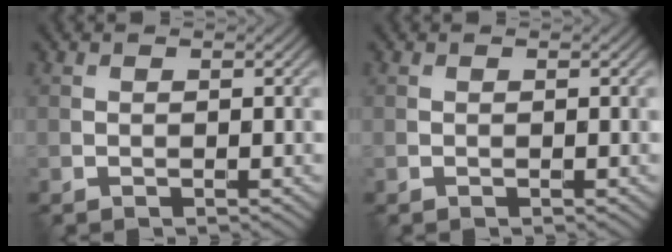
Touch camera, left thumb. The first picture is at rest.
{"total": 0.0}